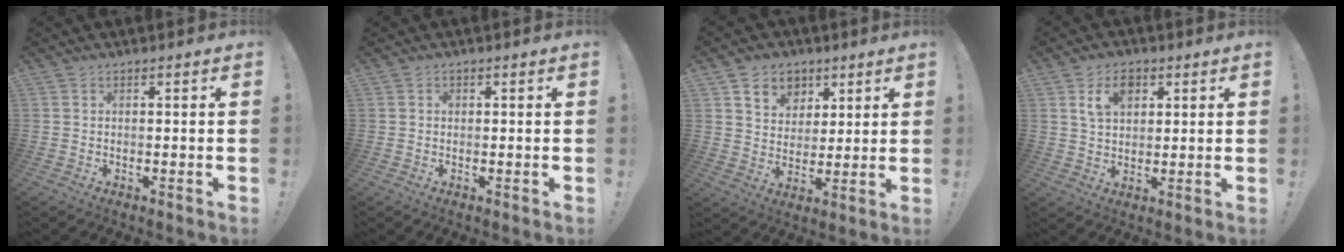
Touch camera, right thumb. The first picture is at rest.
{"total": 0.6, "force": [0.0, 0.6, 0.2], "torque": [0.001, 0.002, -0.002]}
{"total": 8.8, "force": [4.7, 7.1, 2.1], "torque": [-0.026, -0.033, 0.093]}
{"total": 7.5, "force": [3.5, 5.0, 4.4], "torque": [-0.065, 0.001, 0.063]}